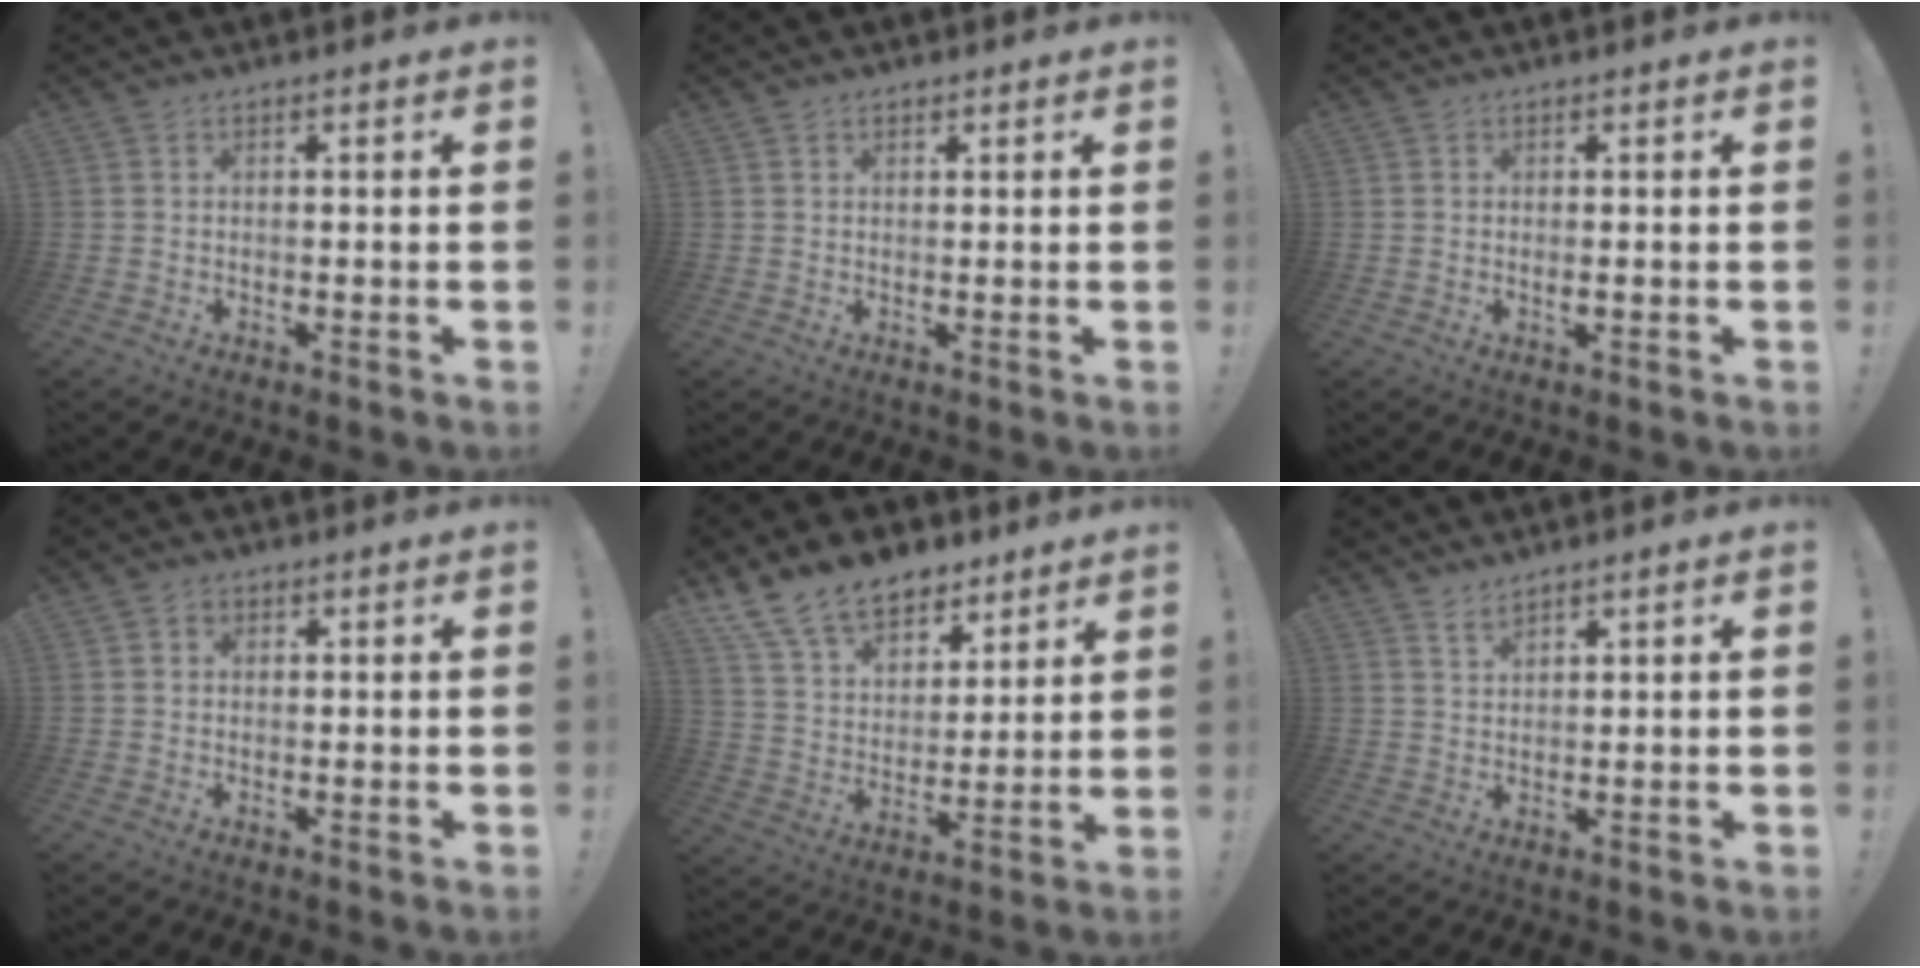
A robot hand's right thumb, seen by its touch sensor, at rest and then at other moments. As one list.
[{"total": 0.8, "force": [0.6, 0.6, 0.1], "torque": [-0.003, -0.001, 0.011]}, {"total": 0.9, "force": [0.1, 0.1, 0.9], "torque": [-0.010, -0.006, 0.000]}, {"total": 1.4, "force": [0.3, 1.3, 0.5], "torque": [-0.001, 0.002, 0.002]}, {"total": 15.5, "force": [11.5, 8.8, 5.5], "torque": [-0.114, -0.075, 0.221]}, {"total": 2.2, "force": [2.1, 0.3, 0.7], "torque": [-0.008, -0.015, 0.037]}]